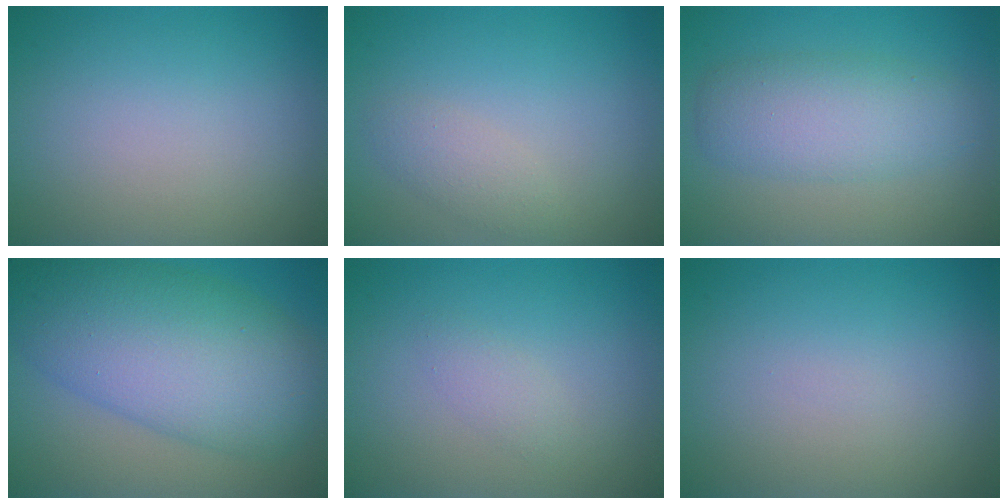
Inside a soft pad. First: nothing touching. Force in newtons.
{"total": 1.6, "press": 1.6, "slide": 0.1}
{"total": 4.8, "press": 4.8, "slide": 0.1}
{"total": 11.5, "press": 11.5, "slide": 0.1}
{"total": 1.1, "press": 1.1, "slide": 0.1}
{"total": 0.0}